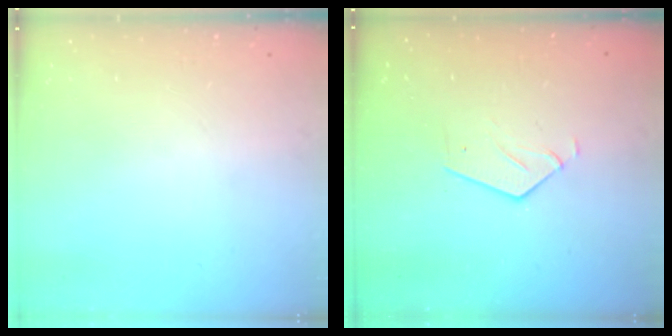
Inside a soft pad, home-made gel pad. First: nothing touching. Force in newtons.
{"total": 3.2, "press": 3.2, "slide": 0.2}